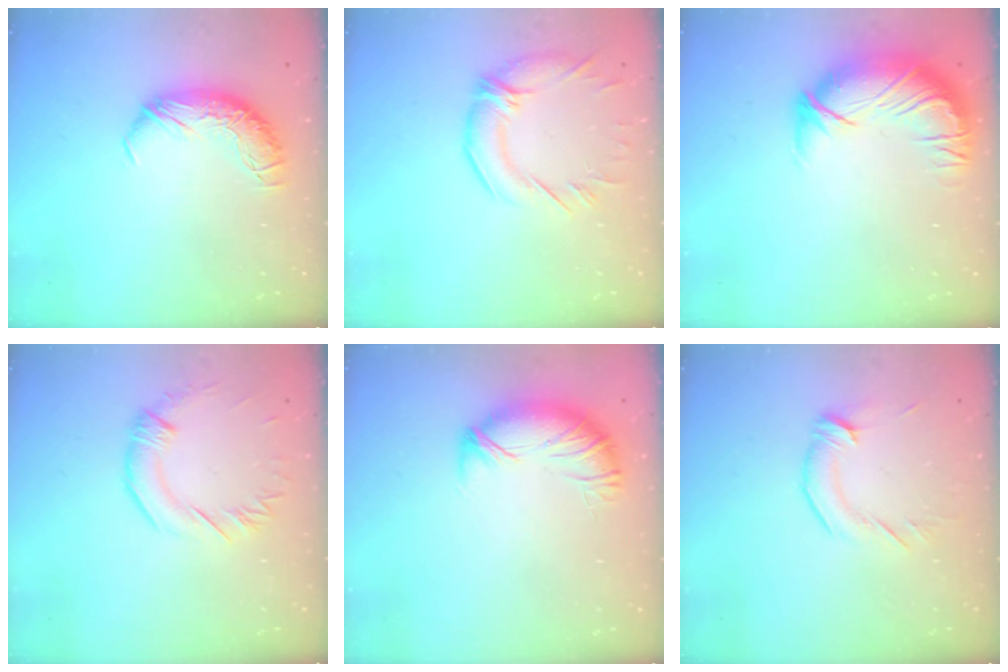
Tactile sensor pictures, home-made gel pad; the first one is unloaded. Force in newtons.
{"total": 2.3, "press": 0.9, "slide": 2.1}
{"total": 2.8, "press": 0.4, "slide": 2.8}
{"total": 0.8, "press": 0.7, "slide": 0.4}
{"total": 3.1, "press": 2.3, "slide": 2.1}
{"total": 2.1, "press": 2.1, "slide": 0.5}